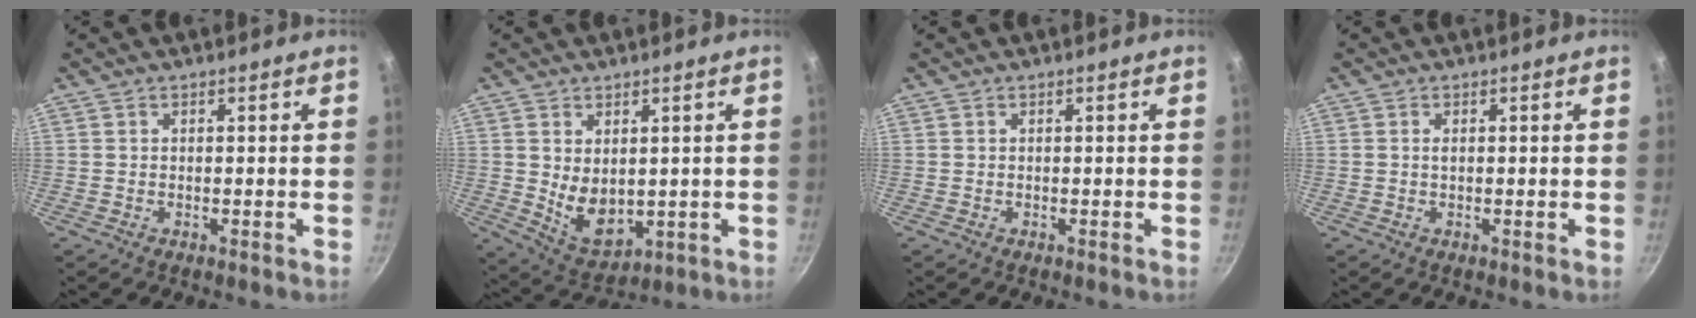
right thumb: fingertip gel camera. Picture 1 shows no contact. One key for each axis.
{"total": 8.1, "fx": 1.0, "fy": 5.3, "fz": 6.1, "tx": -0.086, "ty": -0.025, "tz": 0.043}
{"total": 0.0}
{"total": 0.8, "fx": 0.1, "fy": 0.2, "fz": 0.7, "tx": -0.014, "ty": 0.000, "tz": 0.000}